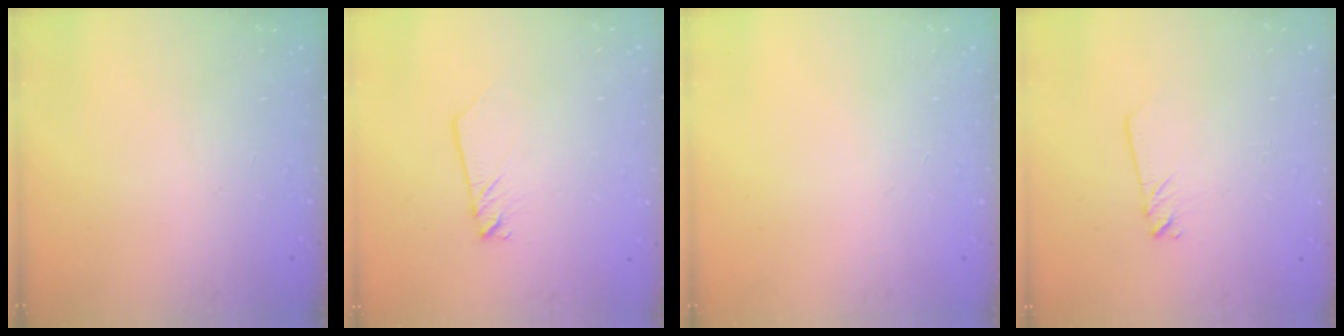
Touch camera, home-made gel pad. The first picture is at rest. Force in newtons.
{"total": 2.5, "press": 2.5, "slide": 0.1}
{"total": 0.0}
{"total": 2.0, "press": 2.0, "slide": 0.1}